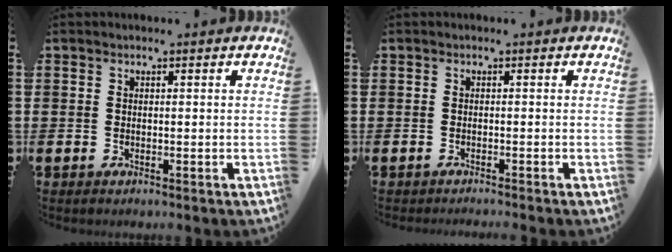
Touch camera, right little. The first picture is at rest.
{"total": 0.6, "force": [-0.6, -0.2, 0.0], "torque": [0.001, 0.000, -0.013]}